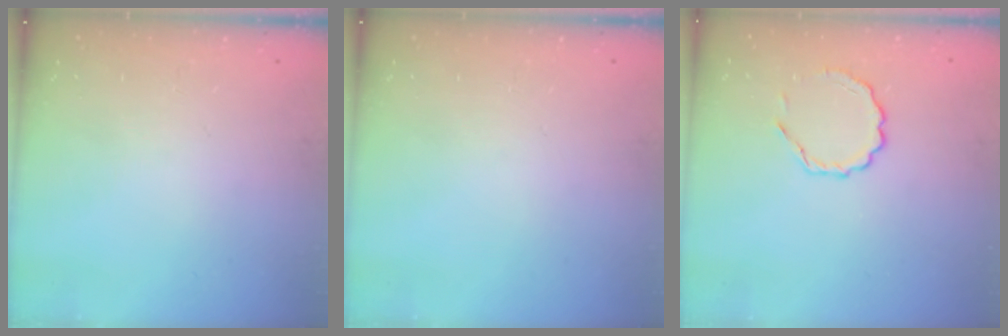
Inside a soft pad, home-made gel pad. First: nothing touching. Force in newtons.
{"total": 0.0}
{"total": 3.4, "press": 3.3, "slide": 1.0}